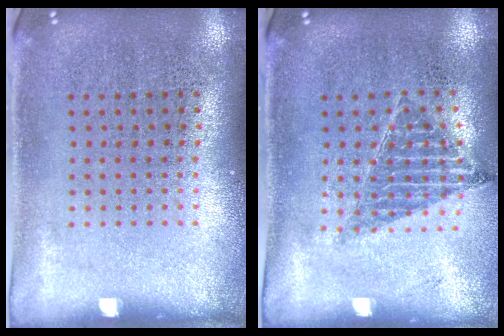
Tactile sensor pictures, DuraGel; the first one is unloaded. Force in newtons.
{"total": 0.9, "press": 0.9, "slide": 0.0}